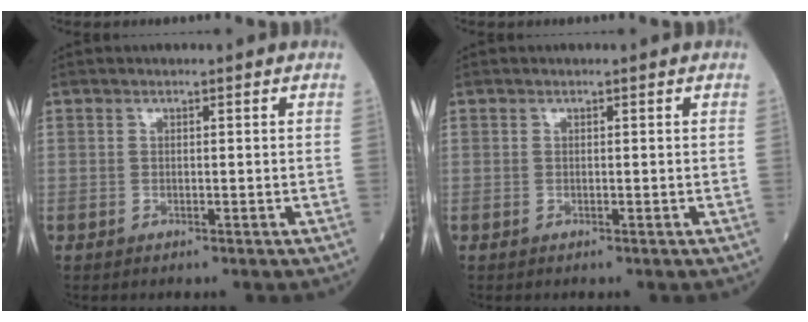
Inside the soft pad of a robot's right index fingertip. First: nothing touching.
{"total": 0.0}